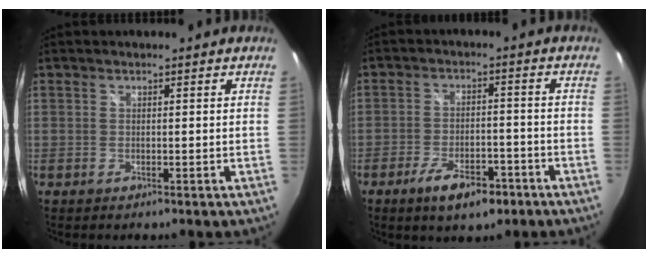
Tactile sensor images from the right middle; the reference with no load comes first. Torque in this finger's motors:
{"motor_torque": [1.21, -0.91, 0.53, 0.13]}